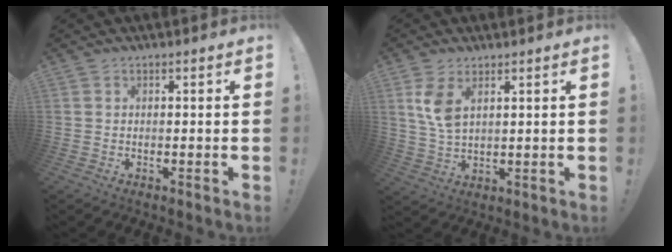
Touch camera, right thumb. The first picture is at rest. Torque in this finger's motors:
{"motor_torque": [0.07, 0.07, 0.41, -0.06, 0.22]}